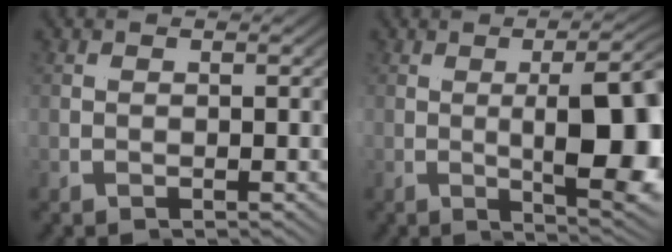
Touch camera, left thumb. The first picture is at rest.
{"total": 9.0, "force": [-1.1, -0.1, 8.9], "torque": [-0.115, 0.024, -0.016]}